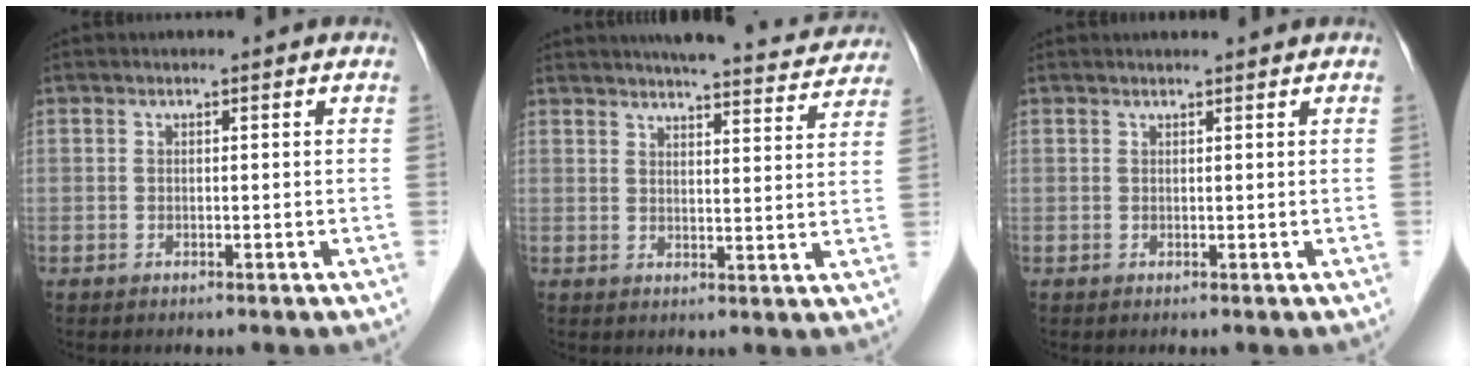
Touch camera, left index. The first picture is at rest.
{"total": 16.4, "force": [15.2, 2.5, 5.4], "torque": [-0.061, -0.011, 0.177]}
{"total": 1.8, "force": [1.8, -0.1, 0.5], "torque": [-0.005, 0.010, 0.026]}